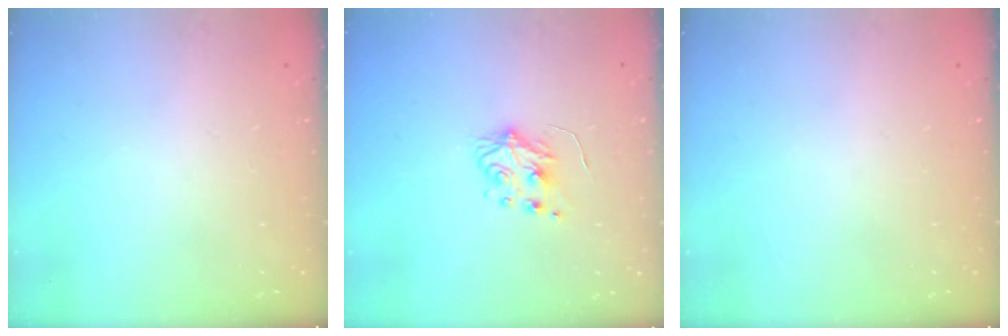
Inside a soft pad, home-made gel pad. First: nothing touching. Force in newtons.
{"total": 5.9, "press": 5.9, "slide": 0.6}
{"total": 0.0}